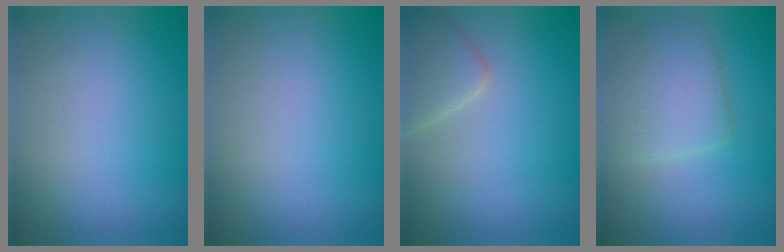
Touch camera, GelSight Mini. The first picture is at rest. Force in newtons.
{"total": 0.0}
{"total": 2.9, "press": 2.9, "slide": 0.1}
{"total": 4.0, "press": 4.0, "slide": 0.1}